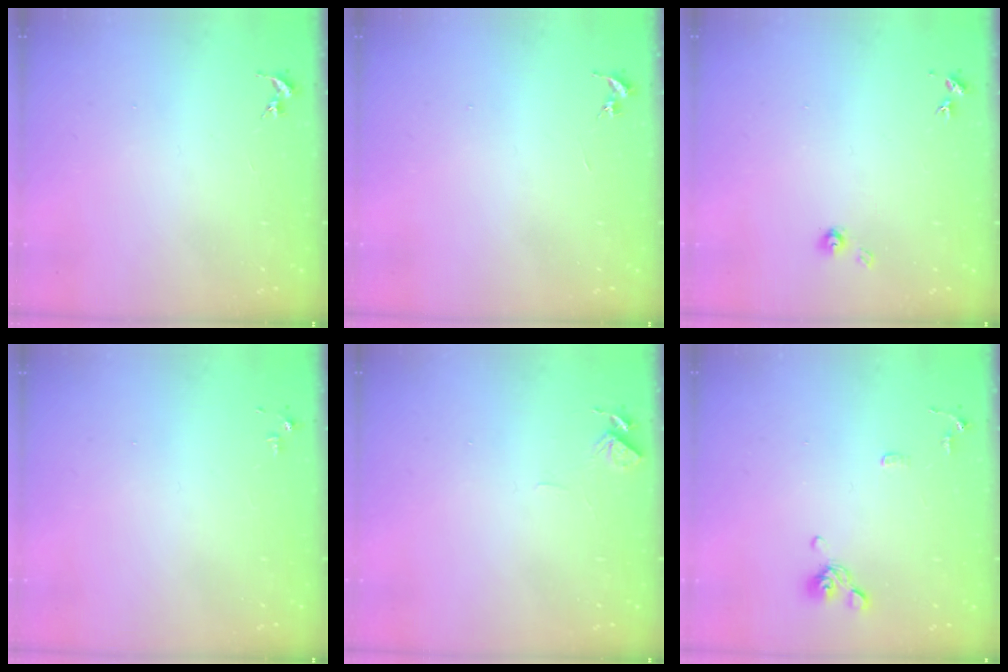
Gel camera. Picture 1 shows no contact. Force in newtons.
{"total": 0.0}
{"total": 4.1, "press": 4.1, "slide": 0.4}
{"total": 2.8, "press": 2.8, "slide": 0.4}
{"total": 4.6, "press": 4.5, "slide": 0.4}
{"total": 8.8, "press": 8.6, "slide": 2.0}